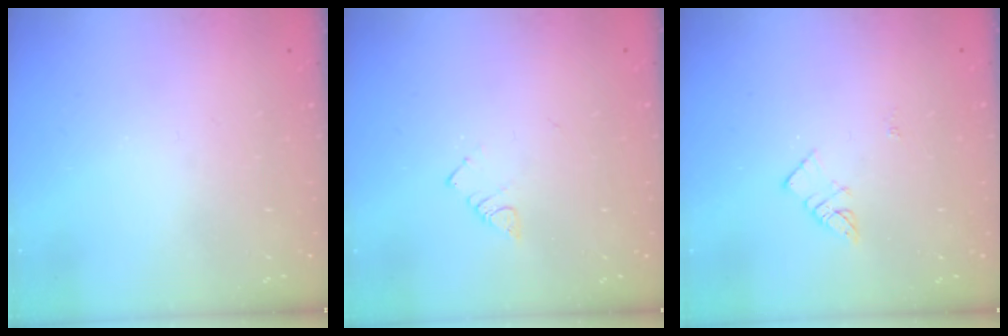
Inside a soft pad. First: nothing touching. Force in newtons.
{"total": 2.7, "press": 2.7, "slide": 0.4}
{"total": 3.1, "press": 3.1, "slide": 0.3}